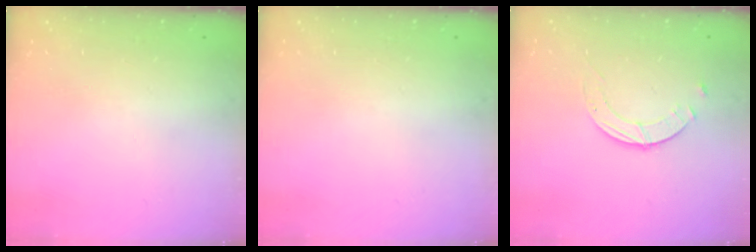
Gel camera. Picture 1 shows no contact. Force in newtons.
{"total": 0.0}
{"total": 2.3, "press": 2.3, "slide": 0.3}